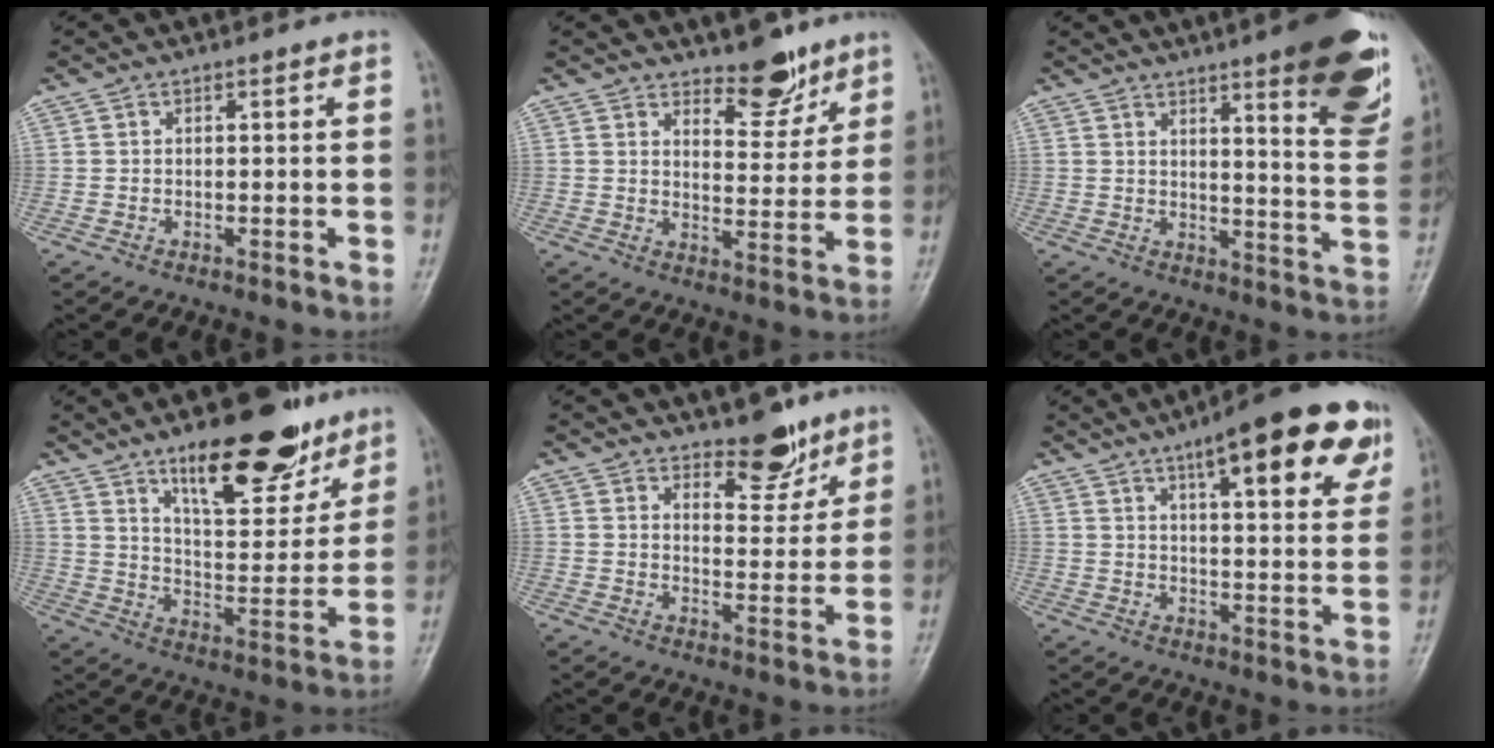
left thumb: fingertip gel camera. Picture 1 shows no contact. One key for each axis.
{"total": 7.5, "fx": 5.8, "fy": 3.2, "fz": 3.5, "tx": -0.021, "ty": -0.047, "tz": 0.091}
{"total": 16.8, "fx": 9.5, "fy": 3.0, "fz": 13.5, "tx": -0.140, "ty": -0.056, "tz": 0.125}
{"total": 19.6, "fx": 12.7, "fy": 7.6, "fz": 12.8, "tx": -0.137, "ty": -0.076, "tz": 0.203}
{"total": 7.3, "fx": 5.6, "fy": 3.2, "fz": 3.3, "tx": -0.017, "ty": -0.044, "tz": 0.086}
{"total": 19.0, "fx": 10.2, "fy": 5.2, "fz": 15.2, "tx": -0.178, "ty": -0.023, "tz": 0.137}